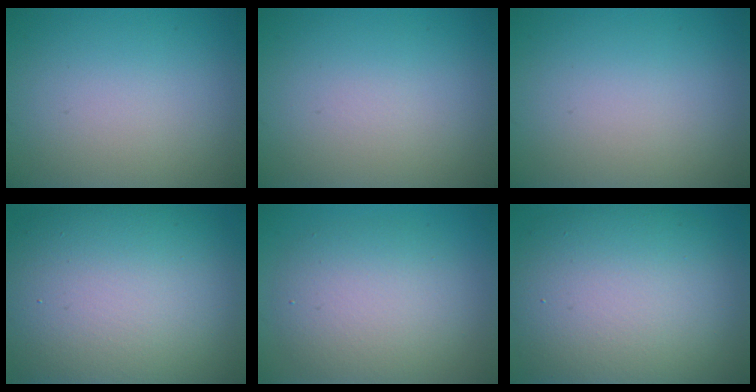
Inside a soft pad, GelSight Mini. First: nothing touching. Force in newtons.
{"total": 0.0}
{"total": 0.0}
{"total": 15.7, "press": 15.6, "slide": 0.9}
{"total": 5.6, "press": 5.6, "slide": 0.5}
{"total": 12.3, "press": 12.3, "slide": 1.0}